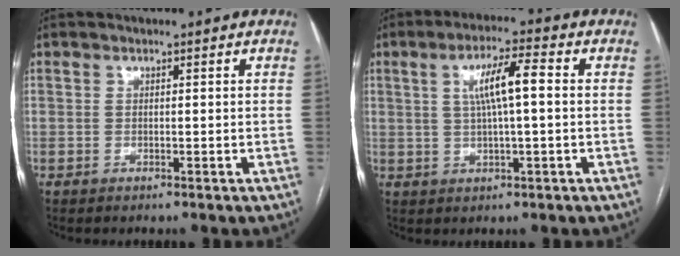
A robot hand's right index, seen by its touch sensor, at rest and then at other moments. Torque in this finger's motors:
{"motor_torque": [0.27, 0.01, 0.19, 0.06]}